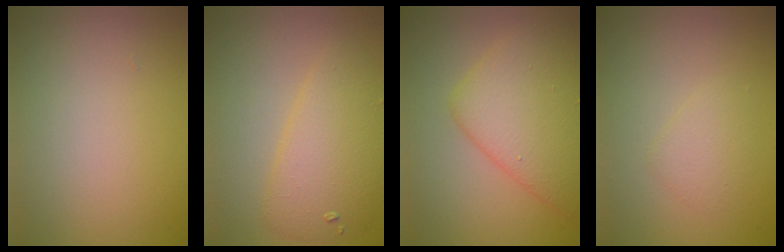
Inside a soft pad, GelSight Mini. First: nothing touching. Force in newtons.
{"total": 4.1, "press": 4.1, "slide": 0.2}
{"total": 6.8, "press": 6.8, "slide": 0.1}
{"total": 1.4, "press": 1.4, "slide": 0.1}